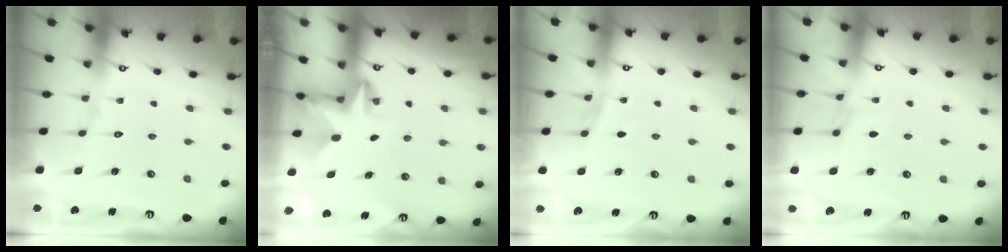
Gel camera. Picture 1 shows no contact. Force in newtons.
{"total": 3.0, "press": 3.0, "slide": 0.2}
{"total": 5.0, "press": 4.2, "slide": 2.7}
{"total": 4.8, "press": 4.7, "slide": 0.5}